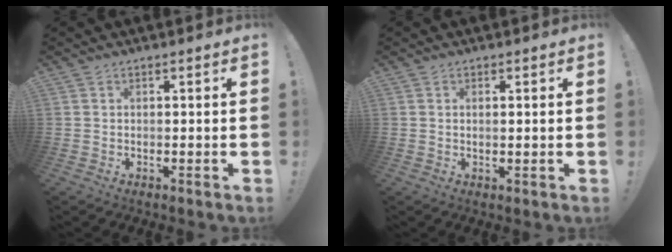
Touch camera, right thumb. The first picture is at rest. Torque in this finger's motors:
{"motor_torque": [-0.11, -0.01, -0.18, 0.04, -0.02]}